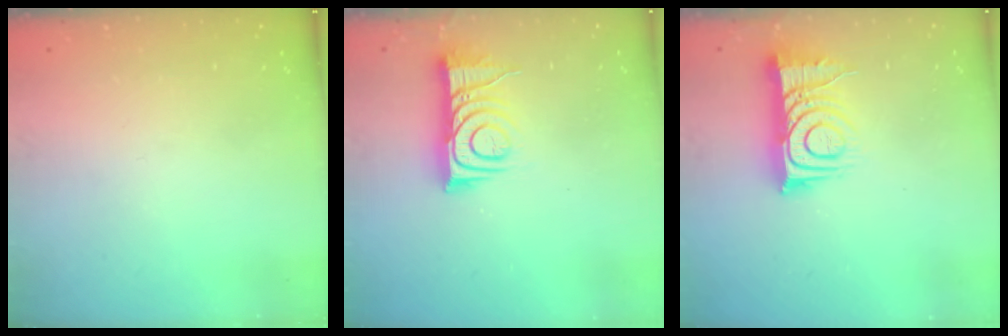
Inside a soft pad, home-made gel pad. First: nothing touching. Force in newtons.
{"total": 10.8, "press": 10.8, "slide": 0.2}
{"total": 11.9, "press": 11.8, "slide": 1.0}